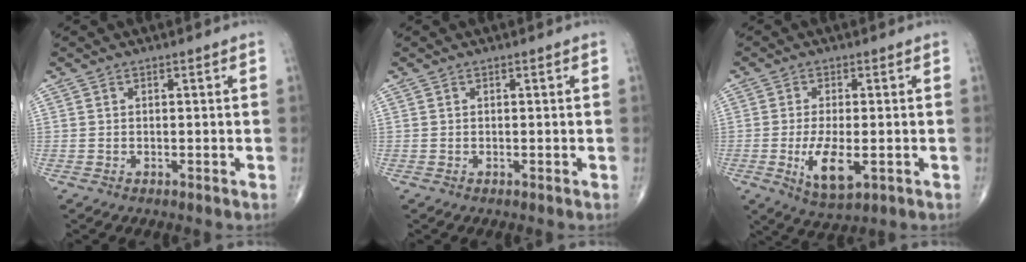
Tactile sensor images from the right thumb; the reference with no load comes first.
{"total": 0.0}
{"total": 7.9, "force": [-1.9, 3.1, 7.0], "torque": [-0.130, -0.016, -0.026]}